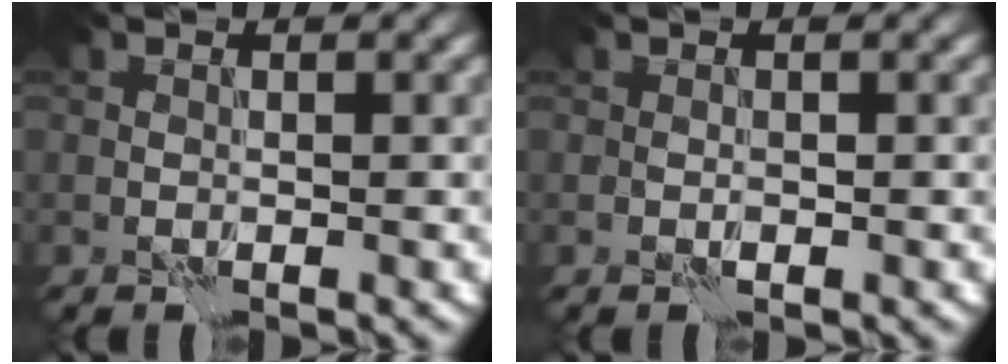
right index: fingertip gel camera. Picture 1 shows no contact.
{"total": 0.7, "force": [-0.3, 0.4, 0.5], "torque": [-0.011, 0.001, -0.006]}